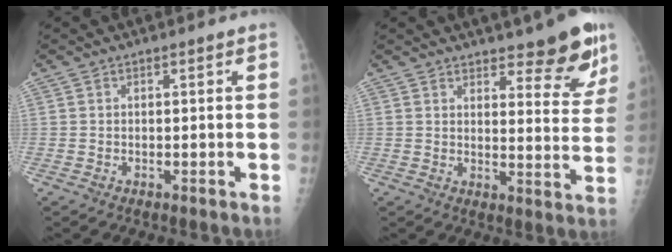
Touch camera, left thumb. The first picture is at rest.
{"total": 10.3, "force": [7.3, 3.2, 6.5], "torque": [-0.046, -0.050, 0.095]}